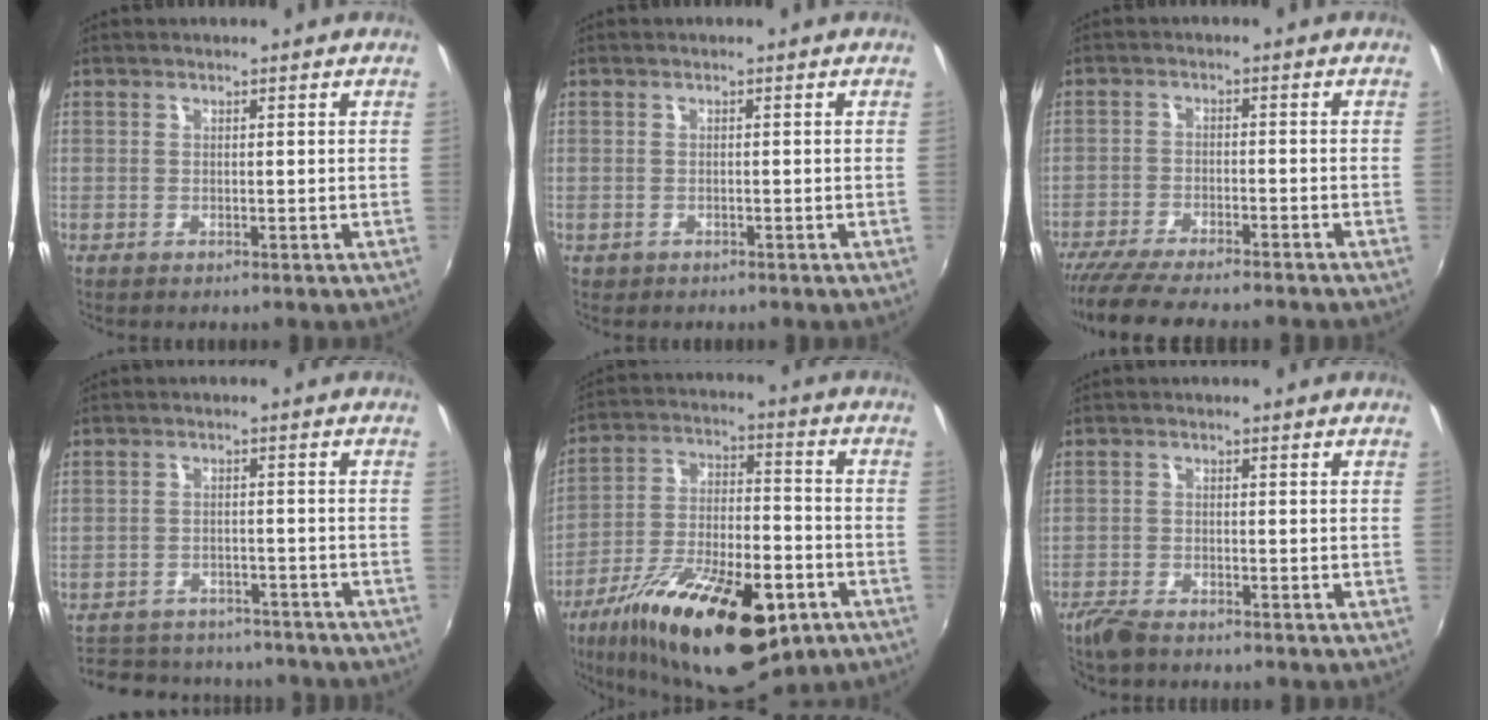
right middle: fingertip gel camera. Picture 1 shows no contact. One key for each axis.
{"total": 1.1, "fx": -0.6, "fy": 0.9, "fz": 0.2, "tx": -0.008, "ty": -0.003, "tz": -0.007}
{"total": 12.1, "fx": -10.6, "fy": 1.1, "fz": 5.6, "tx": -0.120, "ty": -0.033, "tz": -0.171}
{"total": 17.9, "fx": -15.1, "fy": 7.0, "fz": 6.6, "tx": -0.143, "ty": 0.008, "tz": -0.199}
{"total": 25.1, "fx": -14.0, "fy": 9.9, "fz": 18.4, "tx": -0.327, "ty": -0.036, "tz": -0.214}
{"total": 4.0, "fx": -3.6, "fy": 1.0, "fz": 1.5, "tx": -0.047, "ty": -0.013, "tz": -0.074}